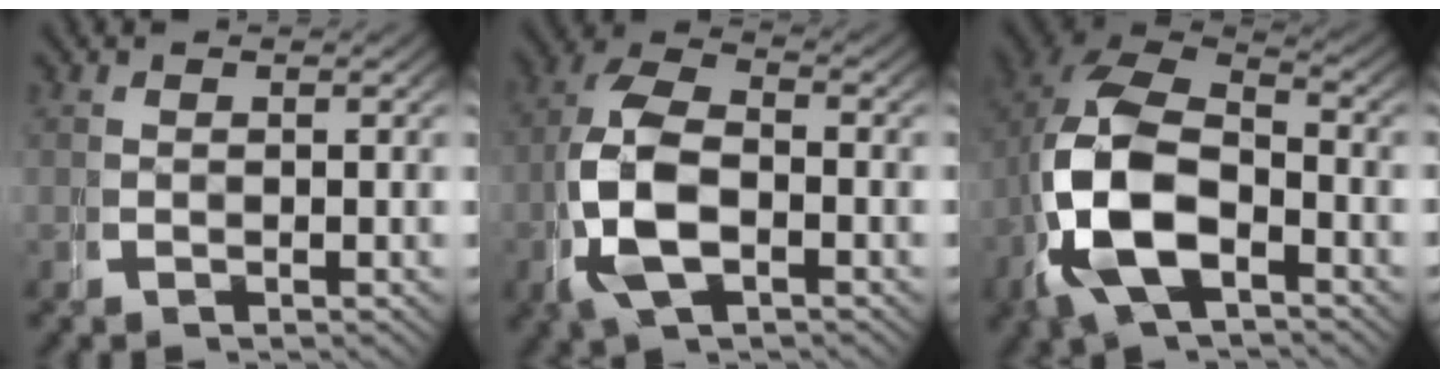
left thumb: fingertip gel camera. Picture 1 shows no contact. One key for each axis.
{"total": 9.4, "fx": -1.3, "fy": 6.2, "fz": 6.9, "tx": -0.167, "ty": -0.033, "tz": -0.010}
{"total": 14.7, "fx": -1.0, "fy": 10.7, "fz": 10.0, "tx": -0.234, "ty": -0.038, "tz": -0.011}